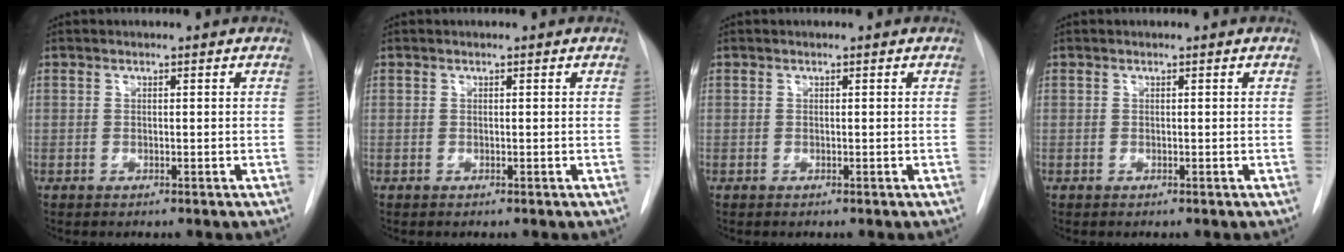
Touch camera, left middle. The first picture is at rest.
{"total": 0.0}
{"total": 0.0}
{"total": 0.0}